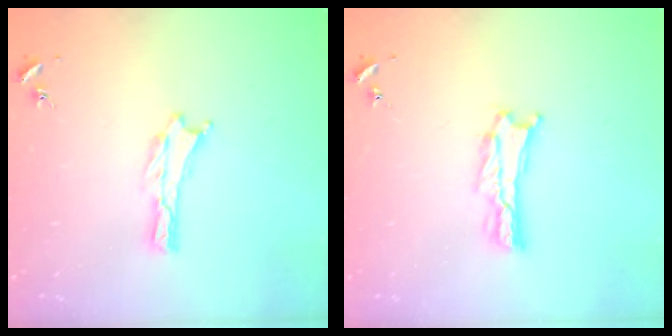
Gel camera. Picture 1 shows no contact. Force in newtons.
{"total": 1.6, "press": 1.6, "slide": 0.2}